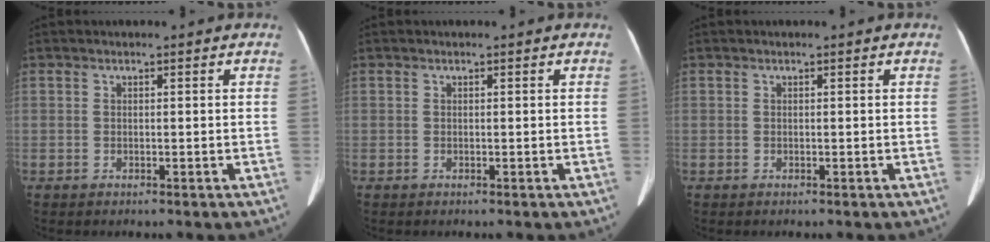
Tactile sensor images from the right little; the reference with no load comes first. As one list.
[{"total": 0.0}, {"total": 0.0}]